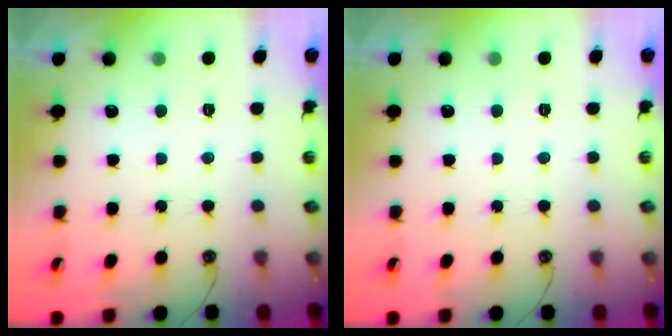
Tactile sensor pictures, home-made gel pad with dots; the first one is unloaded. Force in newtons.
{"total": 0.0}